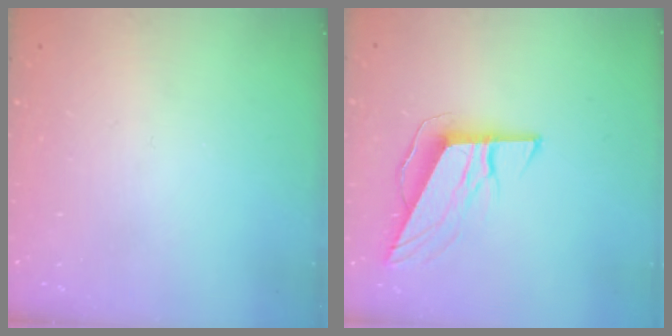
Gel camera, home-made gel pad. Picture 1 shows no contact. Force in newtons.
{"total": 9.7, "press": 9.4, "slide": 2.3}